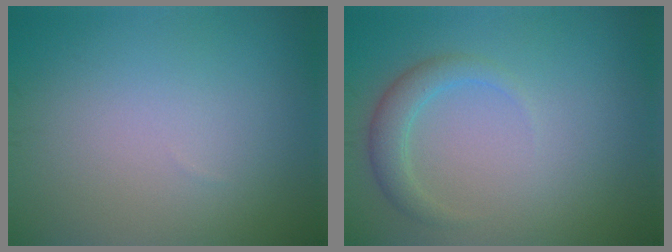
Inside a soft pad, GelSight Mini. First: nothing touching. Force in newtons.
{"total": 2.4, "press": 2.4, "slide": 0.1}